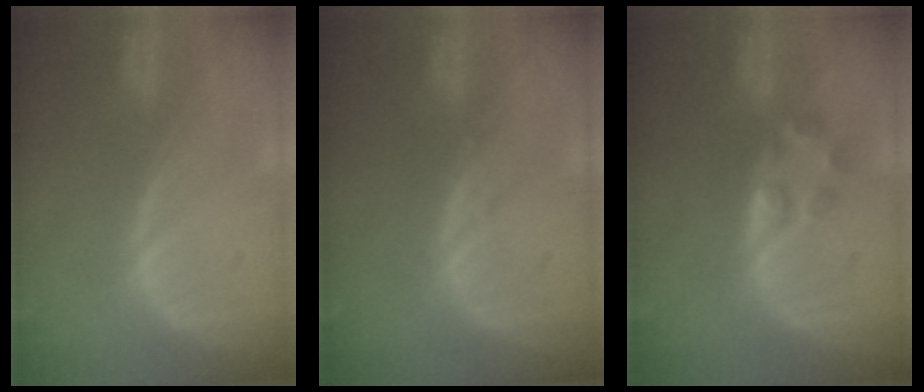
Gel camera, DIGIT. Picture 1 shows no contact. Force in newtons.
{"total": 0.6, "press": 0.6, "slide": 0.3}
{"total": 2.9, "press": 2.9, "slide": 0.3}